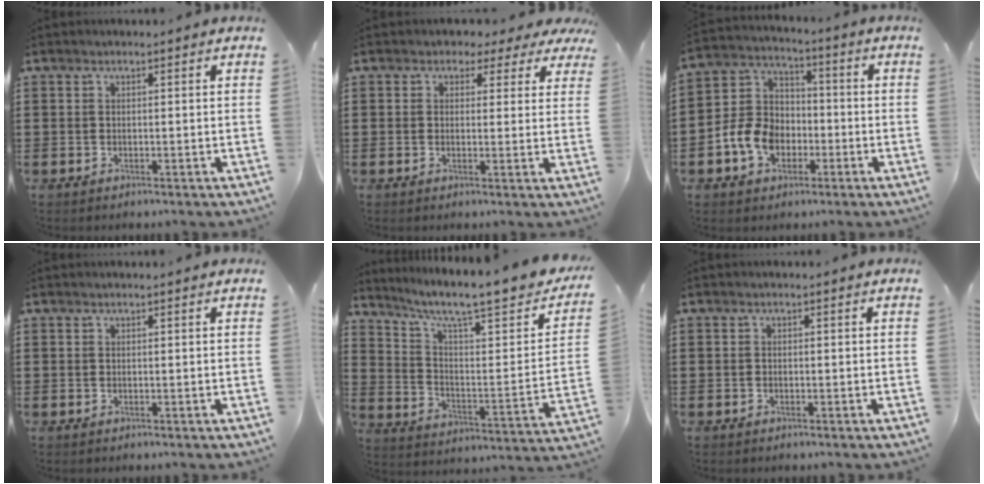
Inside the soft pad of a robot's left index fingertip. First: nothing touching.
{"total": 2.1, "force": [1.2, 1.6, 0.6], "torque": [-0.015, 0.004, 0.018]}
{"total": 8.8, "force": [-3.4, 6.9, 4.3], "torque": [-0.126, 0.017, -0.071]}
{"total": 0.0}
{"total": 8.3, "force": [6.4, 1.0, 5.2], "torque": [-0.113, -0.050, 0.098]}
{"total": 0.5, "force": [-0.4, 0.3, 0.0], "torque": [-0.003, 0.000, -0.008]}